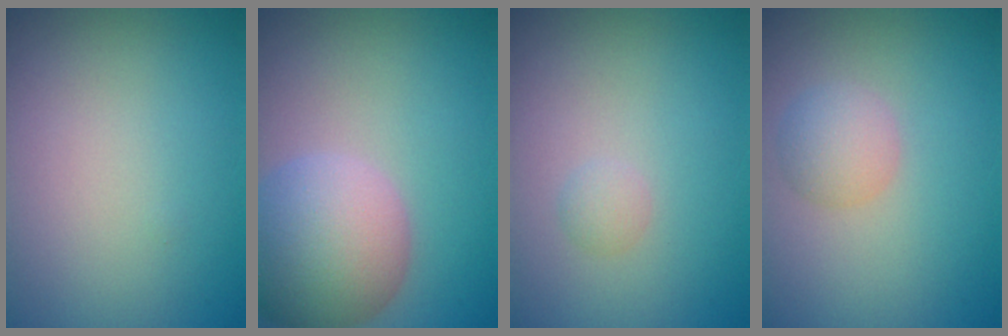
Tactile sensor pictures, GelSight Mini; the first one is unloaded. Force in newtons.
{"total": 8.0, "press": 7.9, "slide": 0.5}
{"total": 0.8, "press": 0.8, "slide": 0.1}
{"total": 2.3, "press": 2.3, "slide": 0.1}